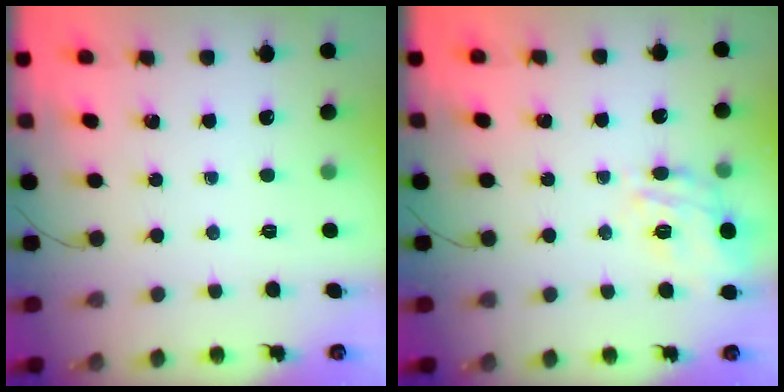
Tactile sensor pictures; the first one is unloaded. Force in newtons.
{"total": 14.8, "press": 14.7, "slide": 1.4}